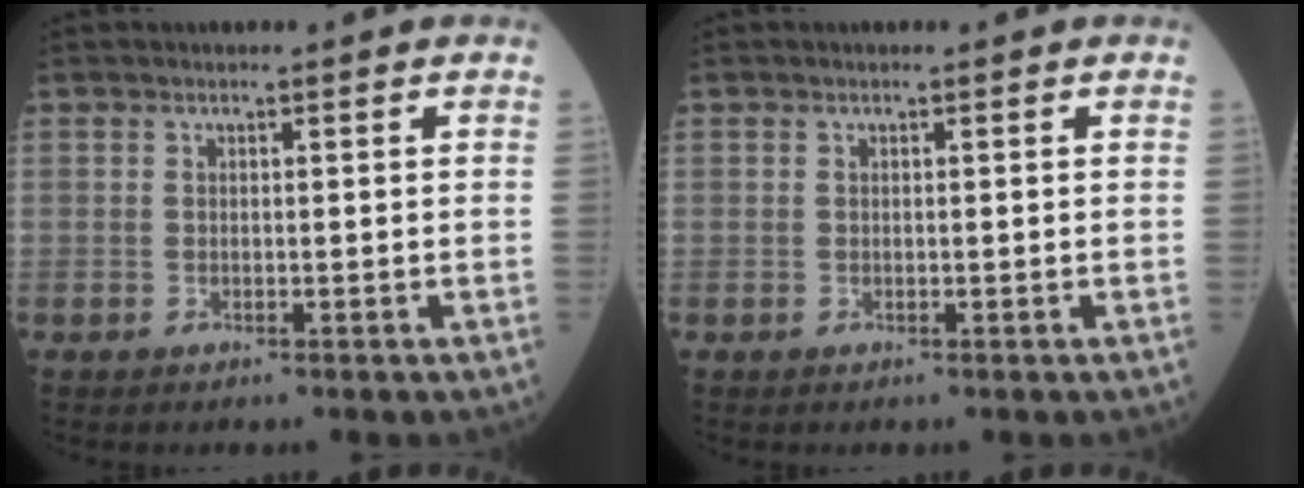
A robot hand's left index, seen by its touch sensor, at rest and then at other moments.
{"total": 0.0}